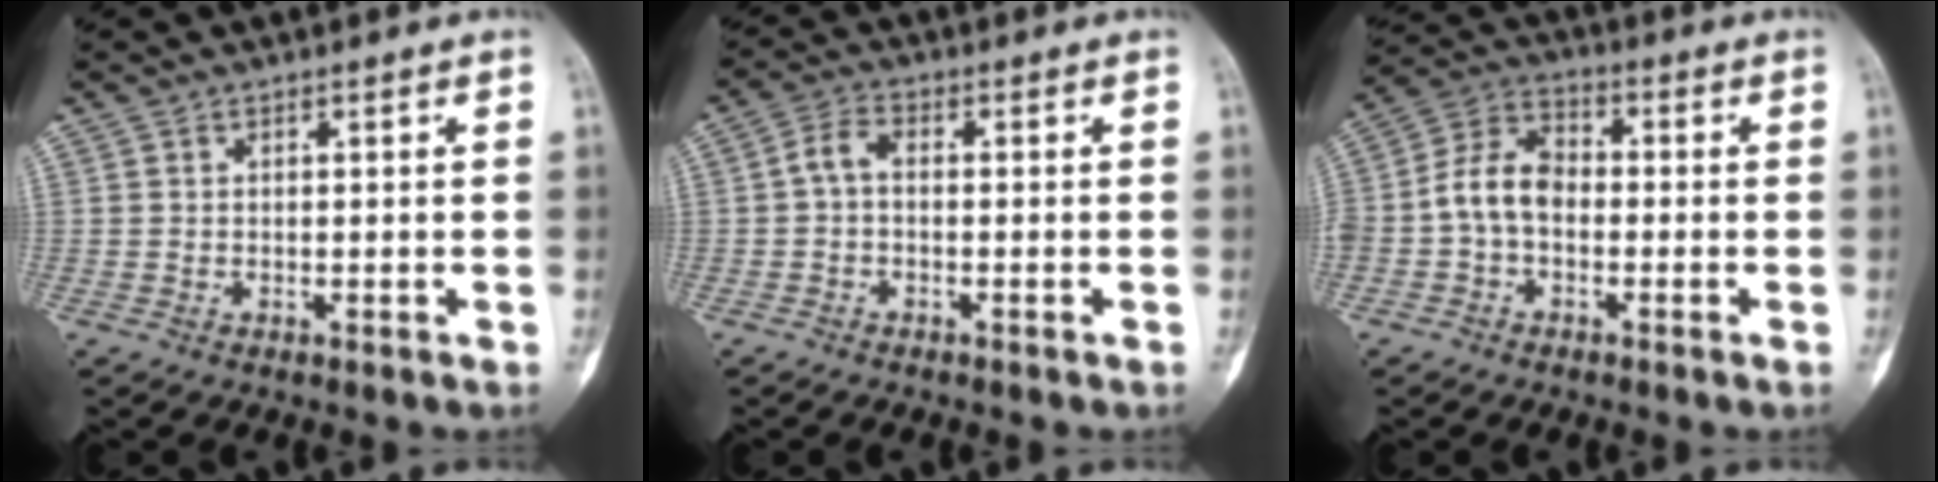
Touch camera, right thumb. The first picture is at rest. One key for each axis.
{"total": 3.3, "fx": -0.4, "fy": 1.8, "fz": 2.7, "tx": -0.053, "ty": 0.013, "tz": -0.015}
{"total": 9.0, "fx": -1.5, "fy": 6.2, "fz": 6.3, "tx": -0.110, "ty": 0.036, "tz": -0.044}